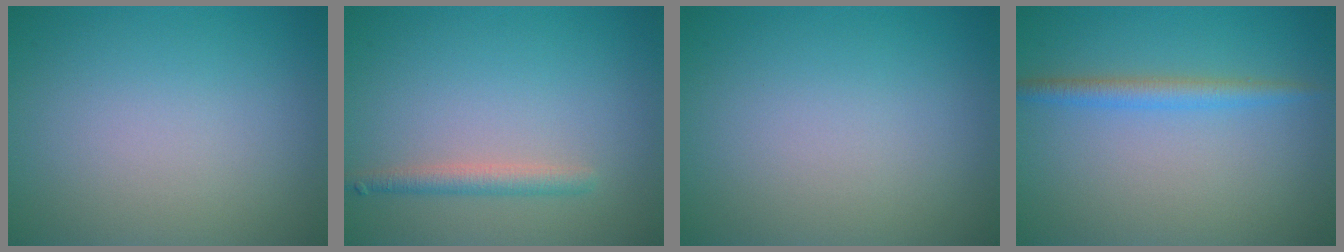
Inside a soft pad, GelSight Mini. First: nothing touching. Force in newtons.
{"total": 1.8, "press": 1.8, "slide": 0.1}
{"total": 0.0}
{"total": 2.1, "press": 2.1, "slide": 0.2}